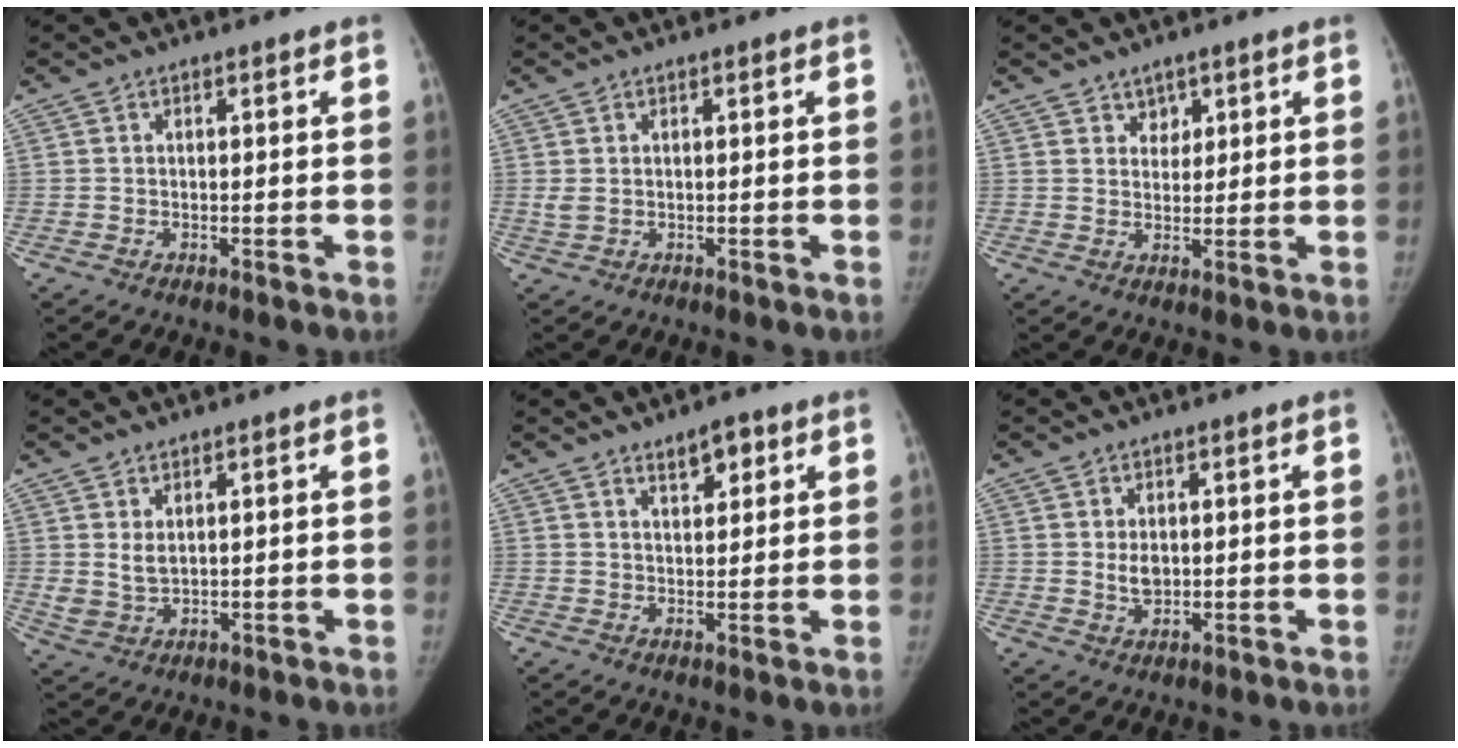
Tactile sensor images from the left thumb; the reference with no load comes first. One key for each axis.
{"total": 1.3, "fx": 0.3, "fy": 0.9, "fz": 1.0, "tx": -0.024, "ty": 0.000, "tz": 0.009}
{"total": 2.6, "fx": 1.8, "fy": 1.9, "fz": 0.3, "tx": 0.019, "ty": -0.013, "tz": 0.028}
{"total": 3.2, "fx": 1.1, "fy": 1.9, "fz": 2.3, "tx": -0.044, "ty": -0.011, "tz": 0.035}
{"total": 3.8, "fx": 2.4, "fy": 1.7, "fz": 2.4, "tx": -0.021, "ty": -0.015, "tz": 0.036}
{"total": 3.1, "fx": 0.4, "fy": 2.2, "fz": 2.1, "tx": -0.026, "ty": -0.007, "tz": 0.012}